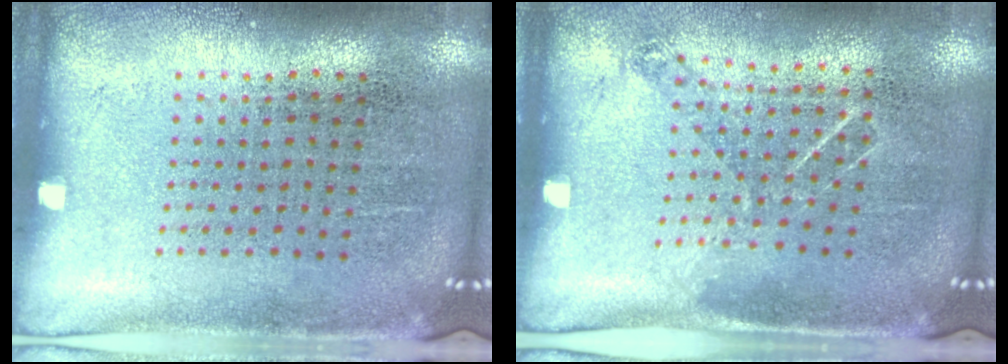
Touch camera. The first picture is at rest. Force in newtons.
{"total": 0.9, "press": 0.9, "slide": 0.1}